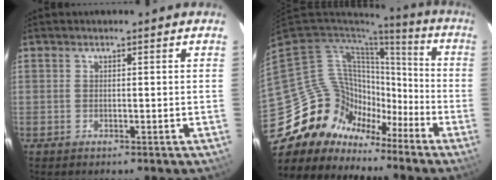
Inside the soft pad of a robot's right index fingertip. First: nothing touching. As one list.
[{"total": 17.9, "force": [-12.4, 12.4, 3.8], "torque": [-0.095, 0.039, -0.211]}]